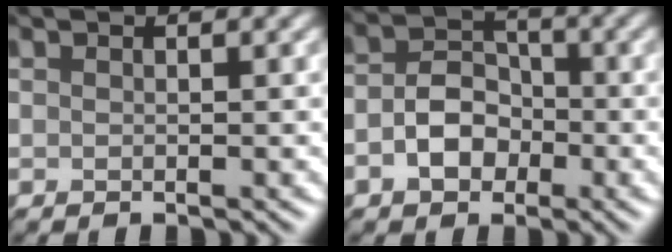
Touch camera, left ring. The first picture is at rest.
{"total": 3.6, "force": [-2.2, 2.4, 1.5], "torque": [-0.025, -0.003, -0.040]}